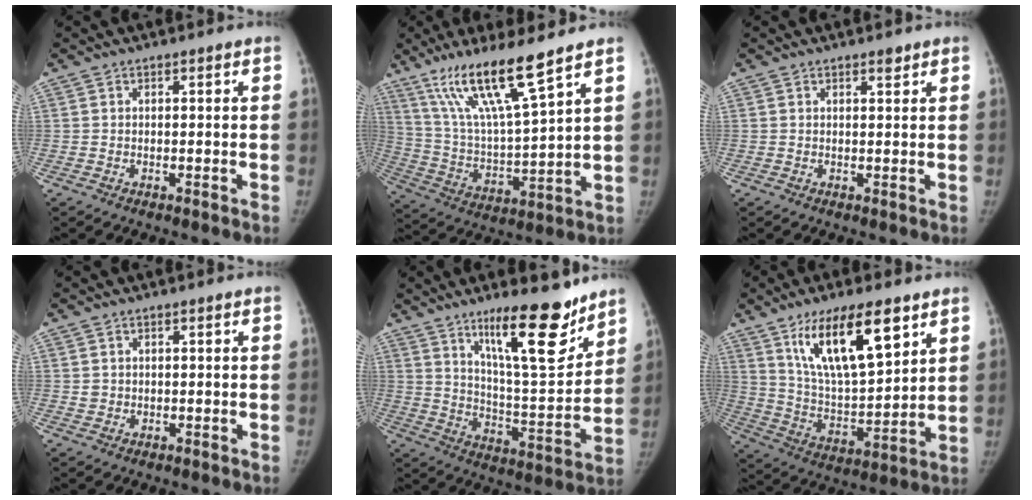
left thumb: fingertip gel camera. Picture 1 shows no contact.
{"total": 16.5, "force": [11.0, 1.5, 12.2], "torque": [-0.217, -0.055, 0.217]}
{"total": 1.1, "force": [0.9, 0.4, 0.6], "torque": [0.001, -0.005, 0.013]}
{"total": 1.4, "force": [0.1, 1.4, 0.3], "torque": [0.005, 0.001, 0.005]}
{"total": 18.6, "force": [12.5, 4.4, 13.0], "torque": [-0.162, -0.091, 0.209]}
{"total": 18.6, "force": [10.0, 6.4, 14.3], "torque": [-0.217, -0.044, 0.187]}